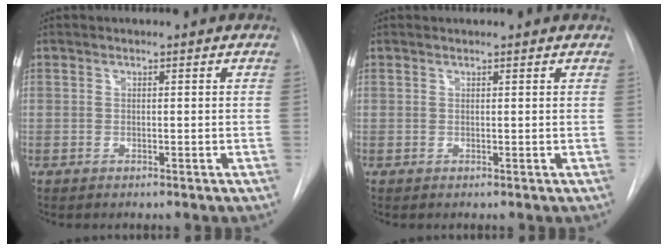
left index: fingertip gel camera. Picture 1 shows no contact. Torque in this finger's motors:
{"motor_torque": [0.35, -1.16, -0.39, 0.02]}